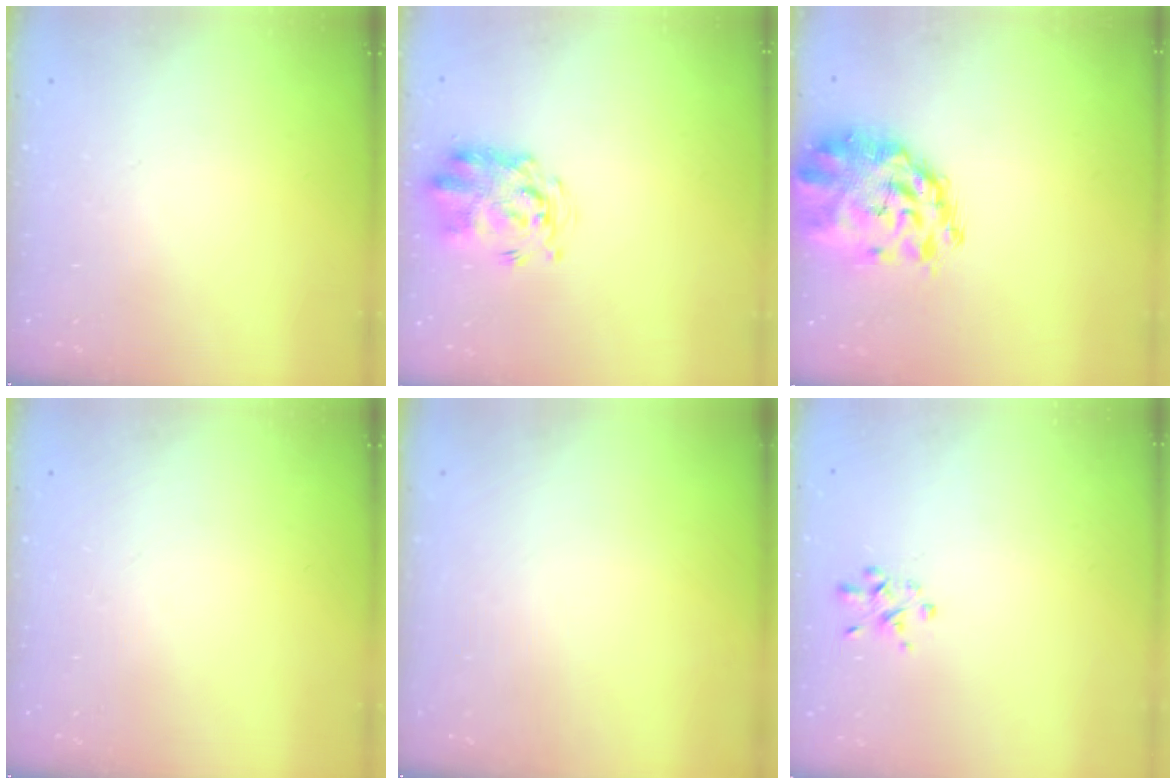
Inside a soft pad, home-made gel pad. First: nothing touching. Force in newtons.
{"total": 3.6, "press": 3.5, "slide": 0.6}
{"total": 3.3, "press": 3.2, "slide": 1.0}
{"total": 0.0}
{"total": 0.0}
{"total": 1.8, "press": 1.8, "slide": 0.5}